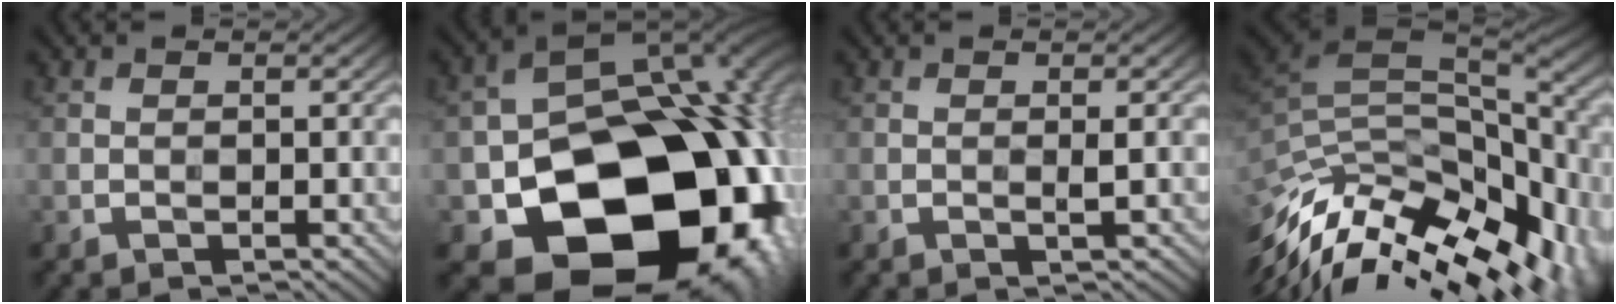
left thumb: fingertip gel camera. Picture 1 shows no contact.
{"total": 21.7, "force": [-6.9, 15.4, 13.7], "torque": [-0.221, -0.064, -0.077]}
{"total": 1.1, "force": [0.0, -0.1, 1.1], "torque": [-0.022, 0.004, -0.001]}
{"total": 17.3, "force": [-10.5, 8.7, 10.6], "torque": [-0.194, 0.008, -0.147]}